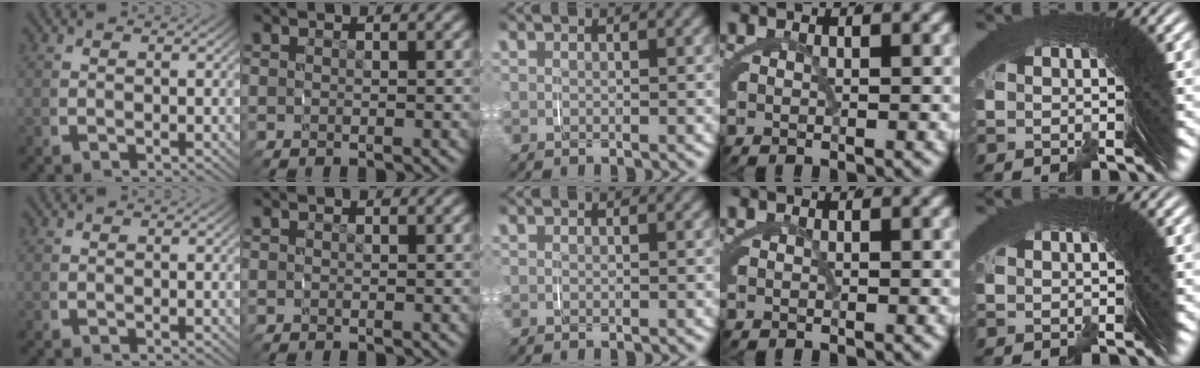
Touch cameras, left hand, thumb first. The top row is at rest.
{}